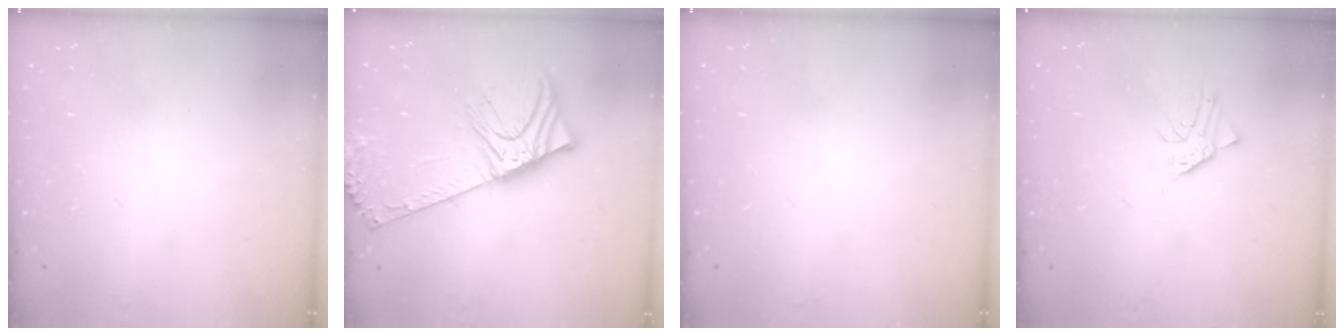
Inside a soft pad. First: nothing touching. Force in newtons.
{"total": 13.9, "press": 13.6, "slide": 2.6}
{"total": 0.0}
{"total": 2.1, "press": 2.1, "slide": 0.2}